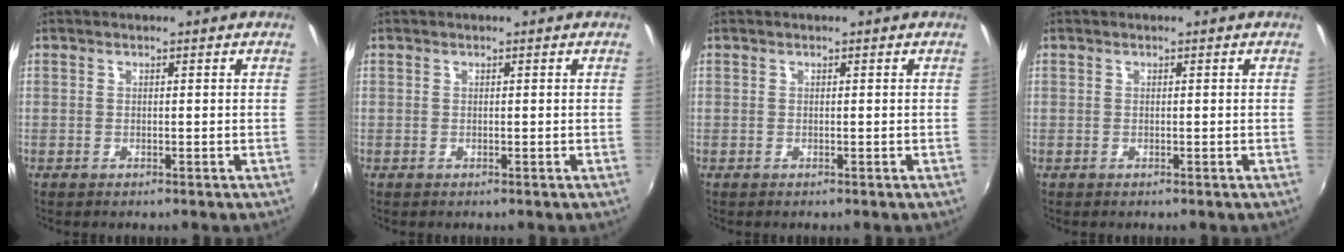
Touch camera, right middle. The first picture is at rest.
{"total": 0.0}
{"total": 0.0}
{"total": 0.0}